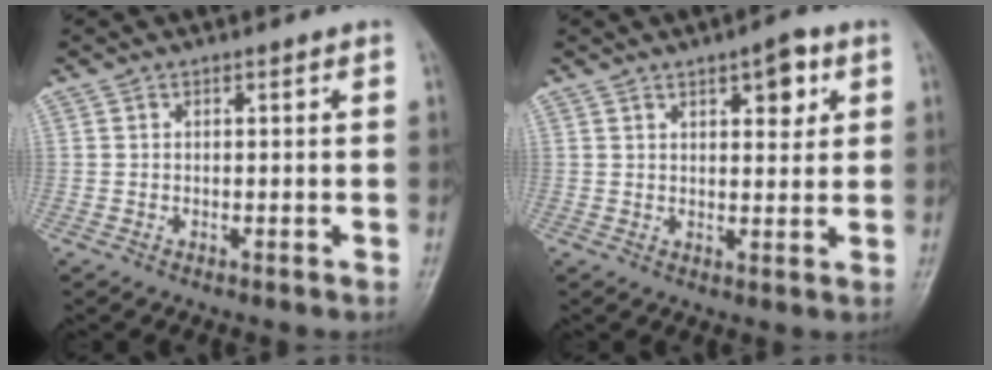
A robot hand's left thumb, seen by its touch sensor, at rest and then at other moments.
{"total": 5.7, "force": [2.7, 2.3, 4.4], "torque": [-0.043, -0.011, 0.037]}